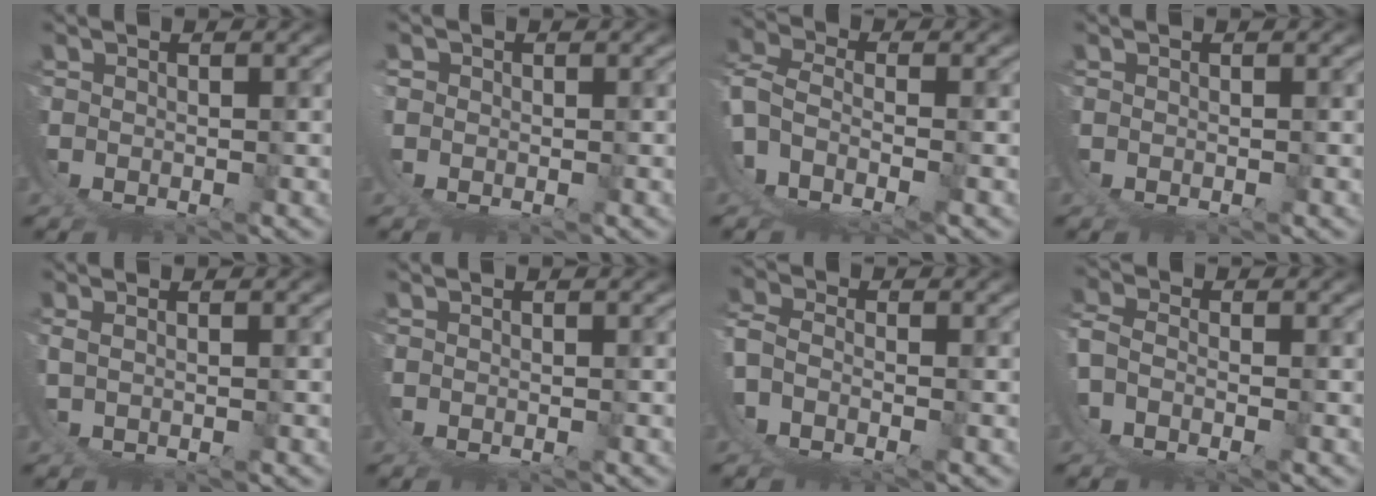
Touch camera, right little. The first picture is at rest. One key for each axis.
{"total": 0.8, "fx": 0.1, "fy": 0.7, "fz": 0.2, "tx": -0.008, "ty": -0.002, "tz": 0.001}
{"total": 6.8, "fx": -2.2, "fy": 4.5, "fz": 4.6, "tx": -0.117, "ty": -0.037, "tz": -0.029}
{"total": 0.0}
{"total": 1.7, "fx": 0.7, "fy": -1.5, "fz": 0.5, "tx": -0.010, "ty": 0.001, "tz": 0.021}
{"total": 0.0}
{"total": 3.3, "fx": -1.2, "fy": 2.0, "fz": 2.3, "tx": -0.052, "ty": -0.009, "tz": -0.024}
{"total": 3.0, "fx": -1.1, "fy": 1.6, "fz": 2.2, "tx": -0.049, "ty": -0.008, "tz": -0.021}